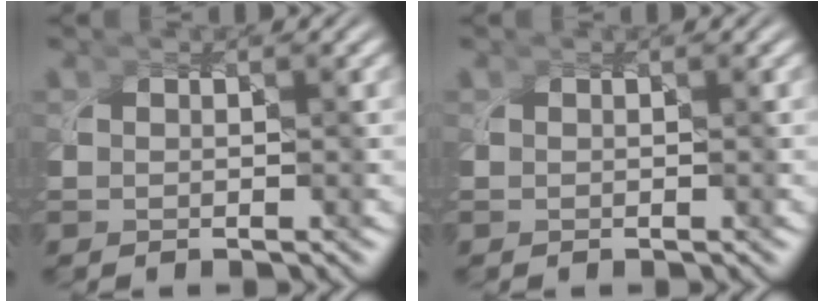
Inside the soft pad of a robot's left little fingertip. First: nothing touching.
{"total": 0.0}